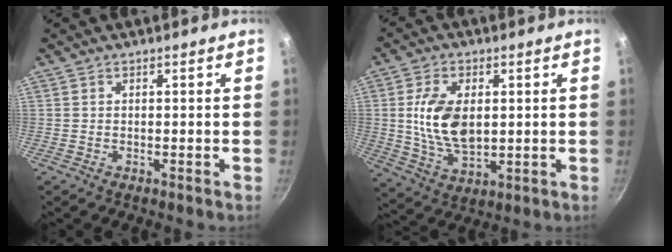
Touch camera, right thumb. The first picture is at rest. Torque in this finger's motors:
{"motor_torque": [0.73, 0.64, 1.28, -0.51, 0.13]}